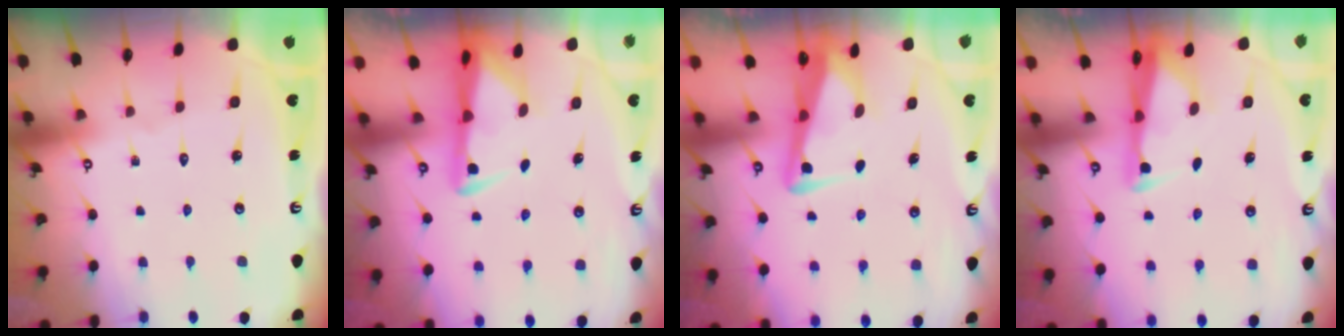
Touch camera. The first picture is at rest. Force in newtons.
{"total": 2.9, "press": 2.8, "slide": 0.5}
{"total": 4.8, "press": 4.7, "slide": 0.9}
{"total": 2.7, "press": 2.6, "slide": 0.7}